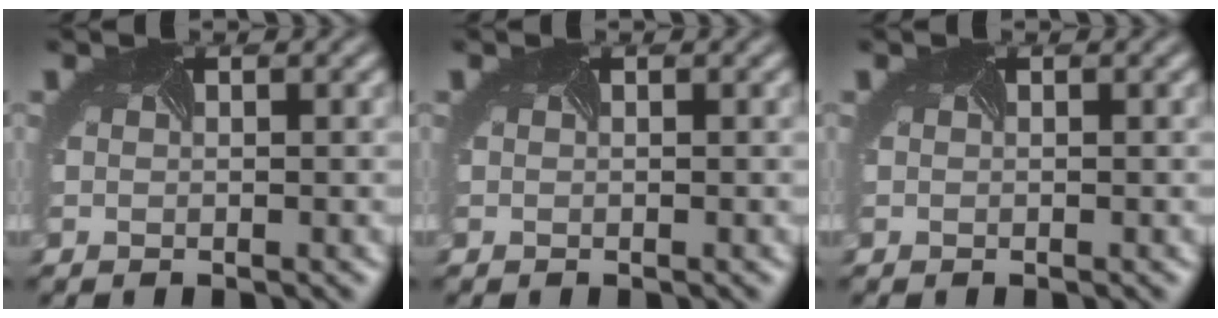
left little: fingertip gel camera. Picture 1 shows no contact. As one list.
[{"total": 0.0}, {"total": 0.0}]